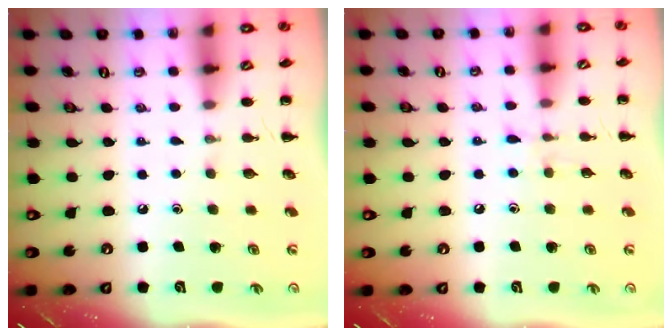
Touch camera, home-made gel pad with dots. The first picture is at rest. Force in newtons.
{"total": 4.9, "press": 4.5, "slide": 1.8}